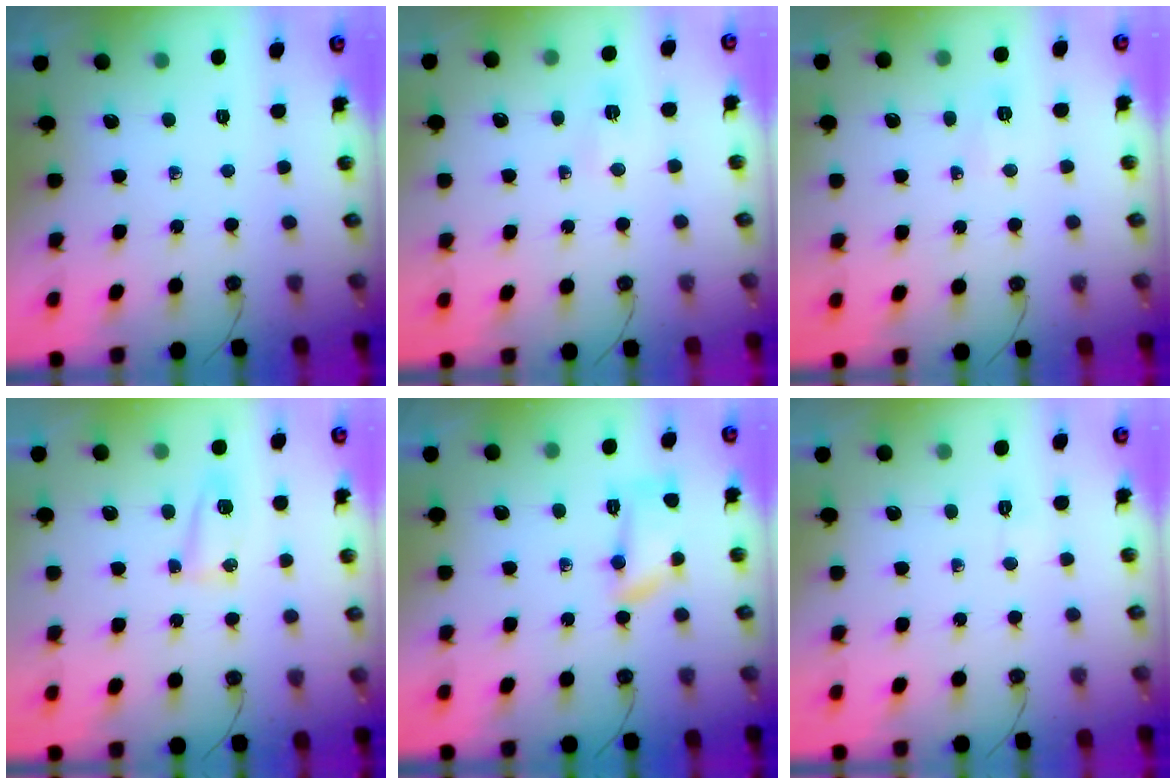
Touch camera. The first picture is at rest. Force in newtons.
{"total": 2.8, "press": 2.8, "slide": 0.2}
{"total": 16.7, "press": 5.3, "slide": 15.8}
{"total": 5.8, "press": 5.8, "slide": 0.6}
{"total": 9.2, "press": 8.2, "slide": 4.3}
{"total": 2.3, "press": 2.3, "slide": 0.3}